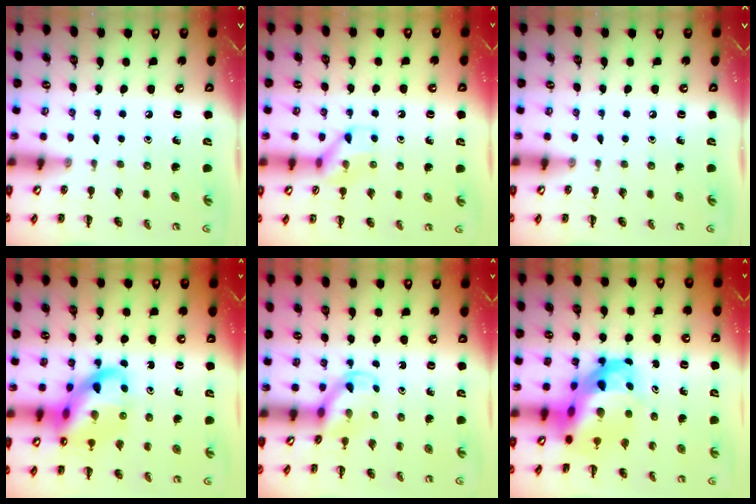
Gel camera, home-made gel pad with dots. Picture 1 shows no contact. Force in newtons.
{"total": 8.9, "press": 8.9, "slide": 0.5}
{"total": 0.0}
{"total": 14.7, "press": 14.2, "slide": 3.6}
{"total": 3.8, "press": 3.5, "slide": 1.4}
{"total": 10.8, "press": 10.4, "slide": 2.9}